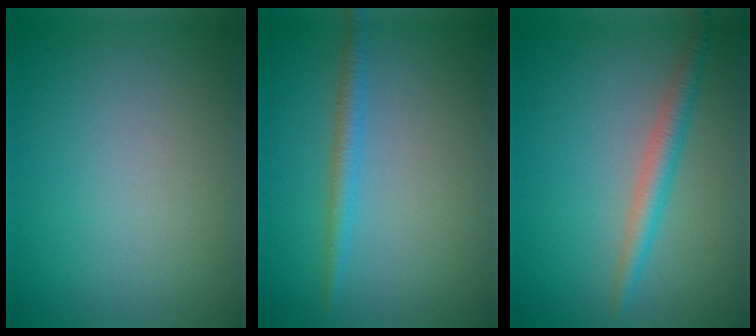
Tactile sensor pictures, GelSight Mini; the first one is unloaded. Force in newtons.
{"total": 1.8, "press": 1.8, "slide": 0.1}
{"total": 2.6, "press": 2.6, "slide": 0.0}